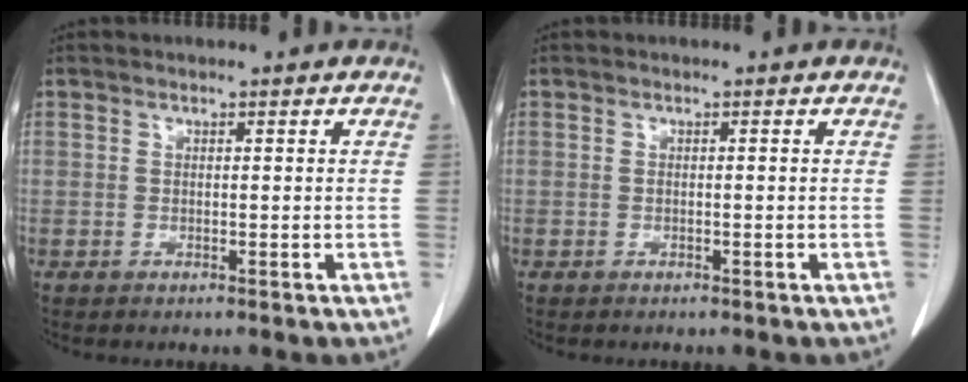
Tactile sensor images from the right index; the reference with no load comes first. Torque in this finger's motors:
{"motor_torque": [-0.10, -0.02, 0.04, -0.01]}